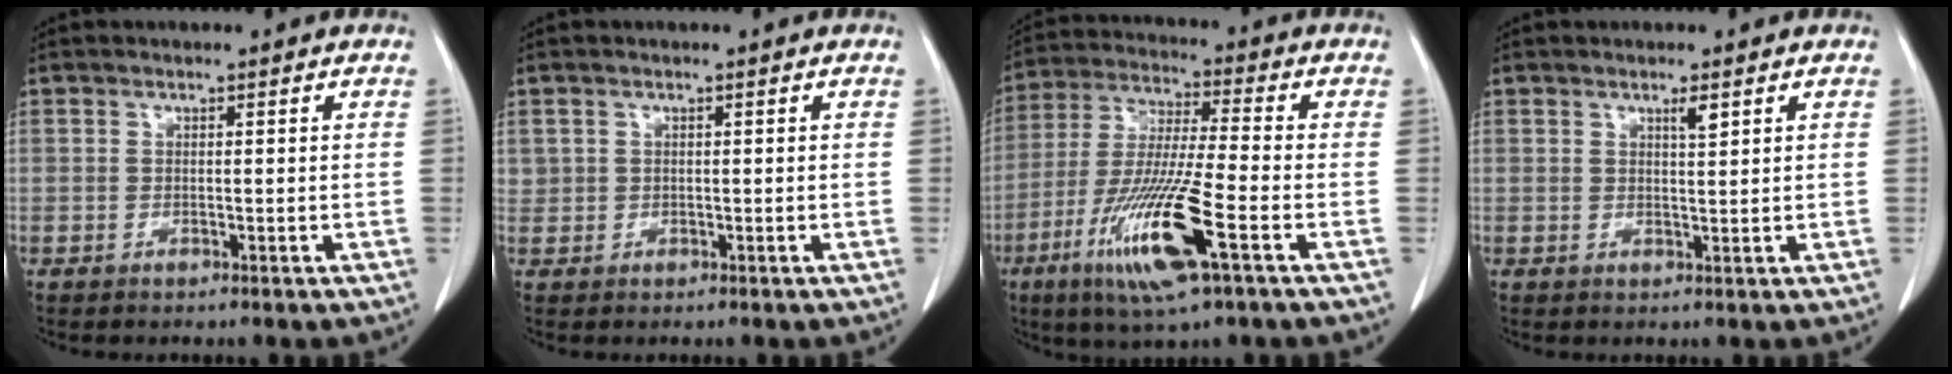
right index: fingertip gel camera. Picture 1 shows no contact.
{"total": 1.2, "force": [0.4, 1.1, 0.2], "torque": [0.008, 0.010, 0.008]}
{"total": 15.0, "force": [-6.2, 0.7, 13.6], "torque": [-0.280, -0.026, -0.113]}
{"total": 1.7, "force": [1.0, 0.1, 1.4], "torque": [-0.025, -0.003, 0.017]}